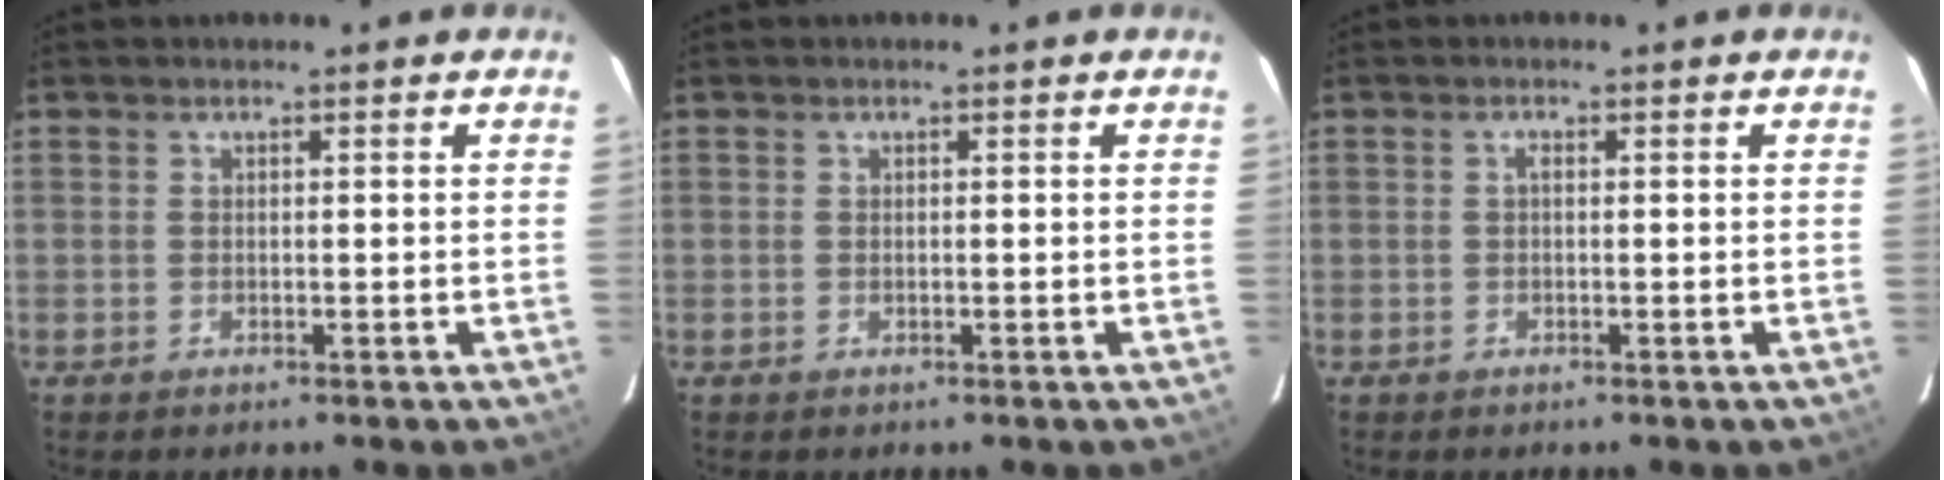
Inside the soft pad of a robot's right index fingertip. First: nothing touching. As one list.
[{"total": 0.0}, {"total": 0.6, "force": [0.0, 0.3, 0.5], "torque": [-0.010, 0.005, -0.002]}]